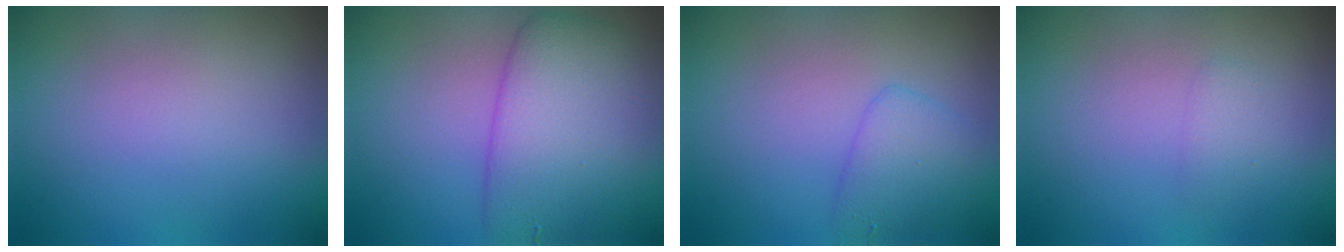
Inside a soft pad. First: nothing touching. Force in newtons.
{"total": 6.7, "press": 6.7, "slide": 0.1}
{"total": 2.4, "press": 2.4, "slide": 0.1}
{"total": 0.9, "press": 0.9, "slide": 0.1}